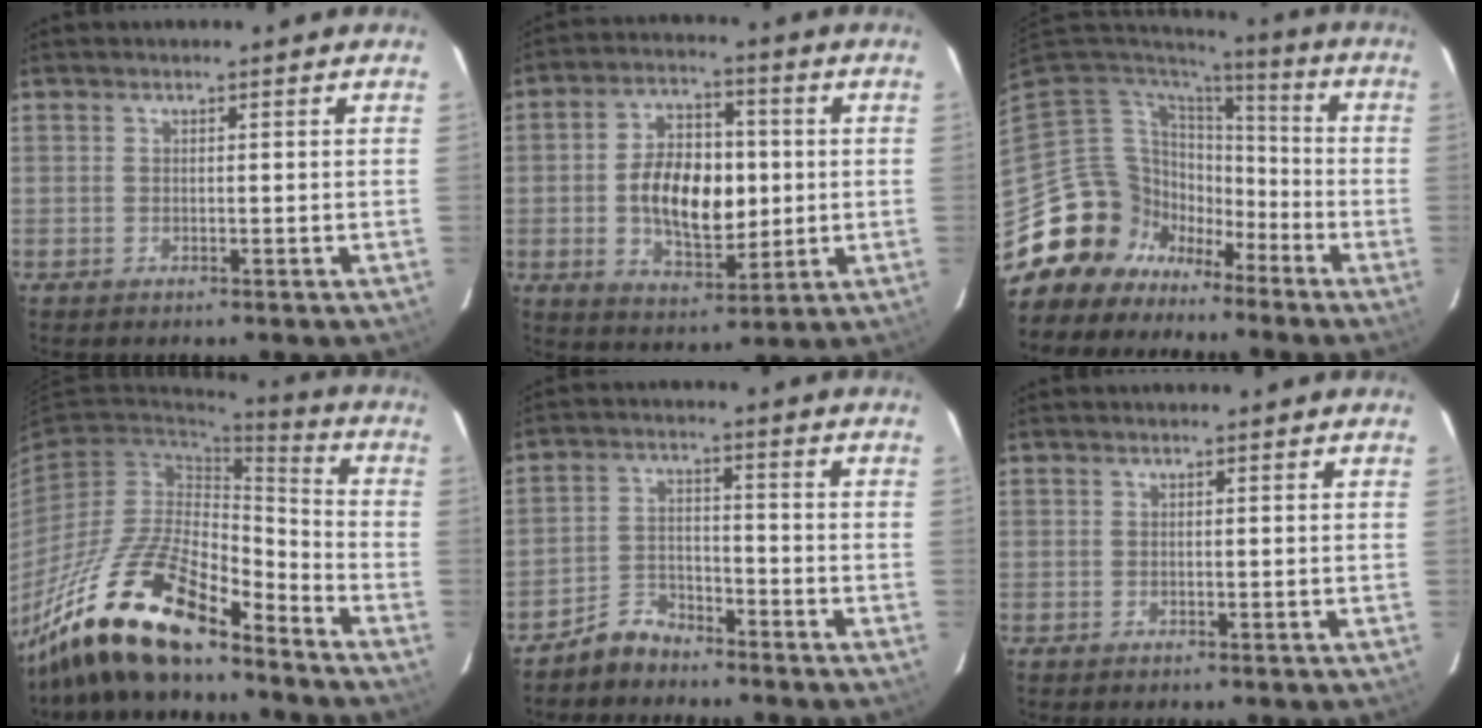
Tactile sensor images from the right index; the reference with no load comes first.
{"total": 13.5, "force": [-0.6, 7.8, 11.0], "torque": [-0.202, 0.013, -0.001]}
{"total": 14.8, "force": [-9.0, 11.5, 2.5], "torque": [-0.083, 0.037, -0.150]}
{"total": 19.5, "force": [-15.1, 5.5, 11.0], "torque": [-0.225, -0.016, -0.280]}
{"total": 5.5, "force": [-4.8, 2.5, 0.8], "torque": [-0.026, 0.018, -0.085]}
{"total": 0.0}